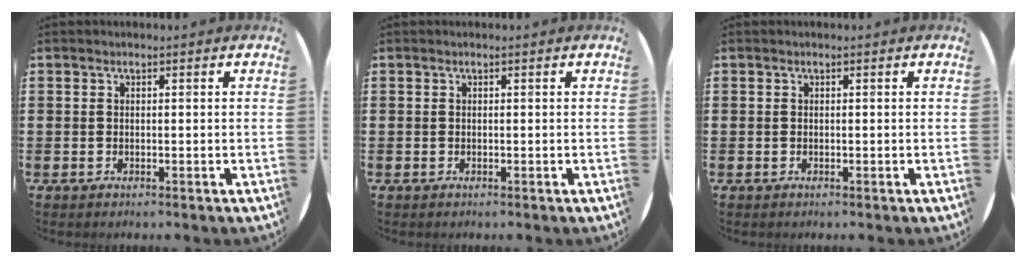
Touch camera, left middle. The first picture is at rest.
{"total": 0.0}
{"total": 0.0}